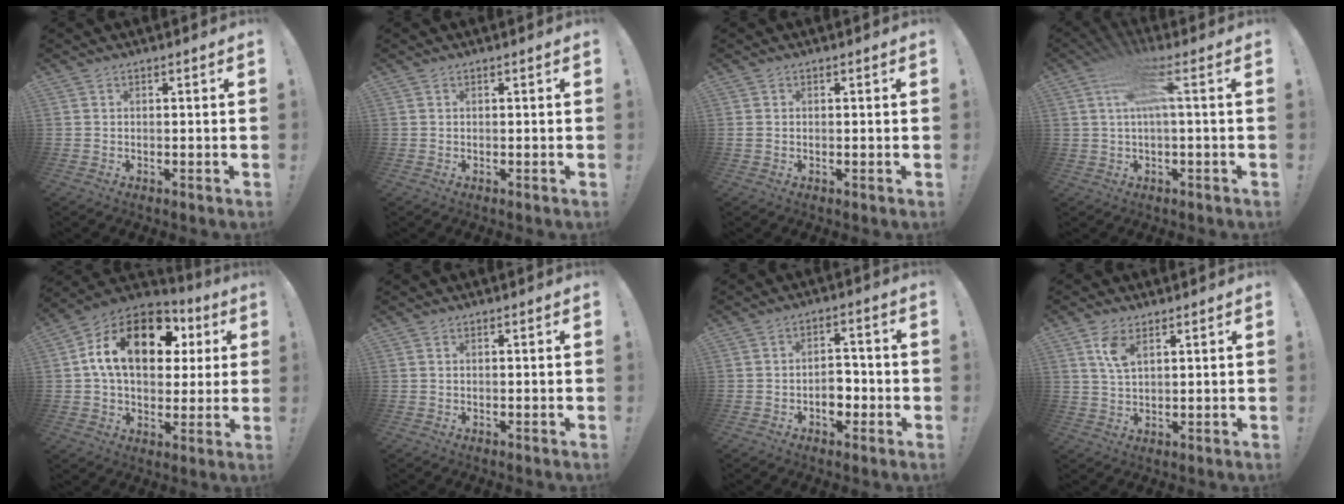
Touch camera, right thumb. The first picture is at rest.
{"total": 0.0}
{"total": 0.6, "force": [0.1, 0.5, 0.3], "torque": [-0.008, 0.002, 0.002]}
{"total": 7.7, "force": [1.9, 1.6, 7.3], "torque": [-0.131, -0.001, 0.031]}
{"total": 19.3, "force": [5.9, 12.0, 14.0], "torque": [-0.240, -0.011, 0.097]}
{"total": 0.0}
{"total": 6.4, "force": [-2.2, 4.7, 3.9], "torque": [-0.064, 0.015, -0.038]}
{"total": 6.0, "force": [2.9, 2.7, 4.4], "torque": [-0.081, -0.006, 0.054]}